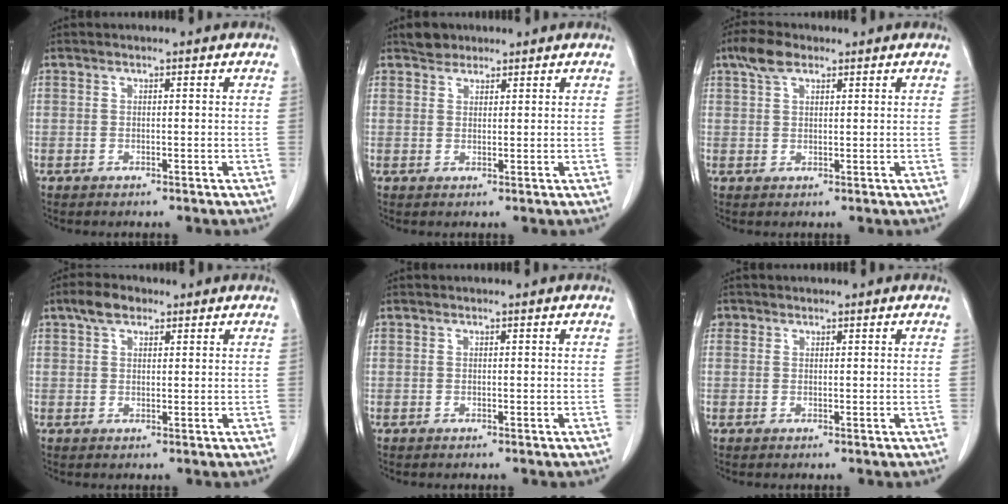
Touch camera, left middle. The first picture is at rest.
{"total": 2.2, "force": [1.9, 1.1, 0.3], "torque": [-0.007, 0.004, 0.031]}
{"total": 4.0, "force": [2.6, 1.8, 2.4], "torque": [-0.056, 0.015, 0.053]}
{"total": 4.0, "force": [2.6, 1.5, 2.6], "torque": [-0.059, 0.013, 0.051]}
{"total": 0.0}
{"total": 1.2, "force": [0.8, 0.9, 0.1], "torque": [0.005, 0.008, 0.014]}